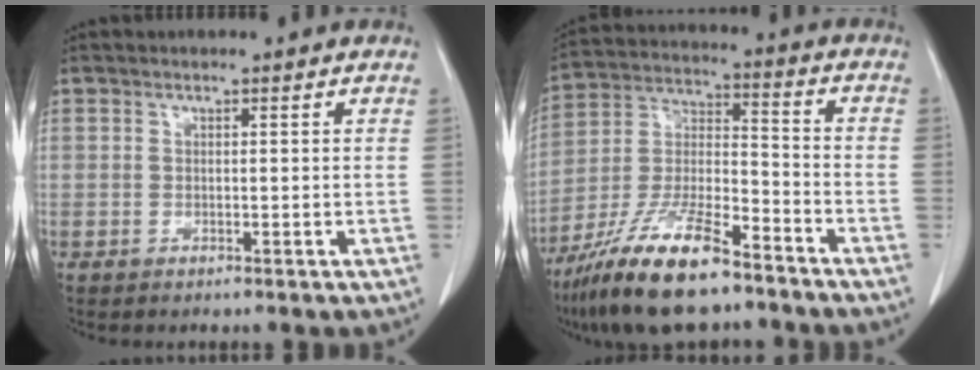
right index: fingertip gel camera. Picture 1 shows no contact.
{"total": 16.4, "force": [-12.0, 3.4, 10.8], "torque": [-0.227, -0.016, -0.217]}